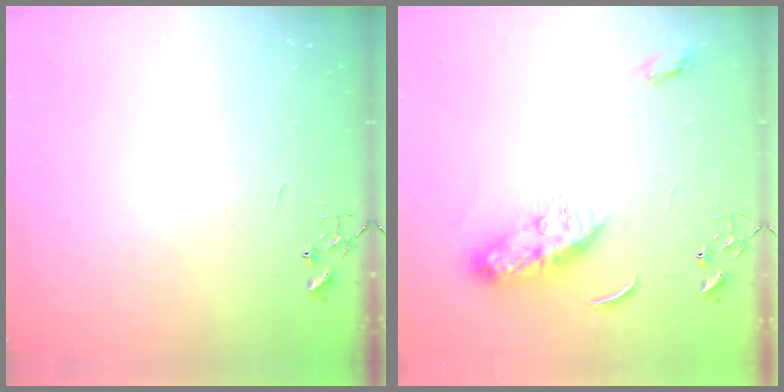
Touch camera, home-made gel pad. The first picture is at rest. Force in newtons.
{"total": 11.2, "press": 11.2, "slide": 0.5}